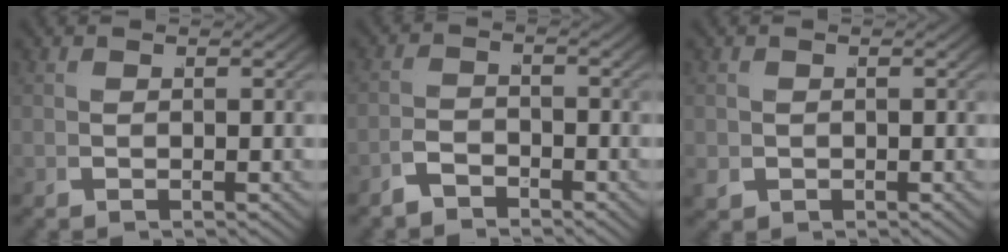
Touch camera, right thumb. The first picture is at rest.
{"total": 2.5, "force": [-2.4, -0.1, -0.7], "torque": [0.037, 0.012, -0.057]}
{"total": 1.6, "force": [-0.5, 1.3, 0.6], "torque": [-0.018, -0.012, -0.004]}